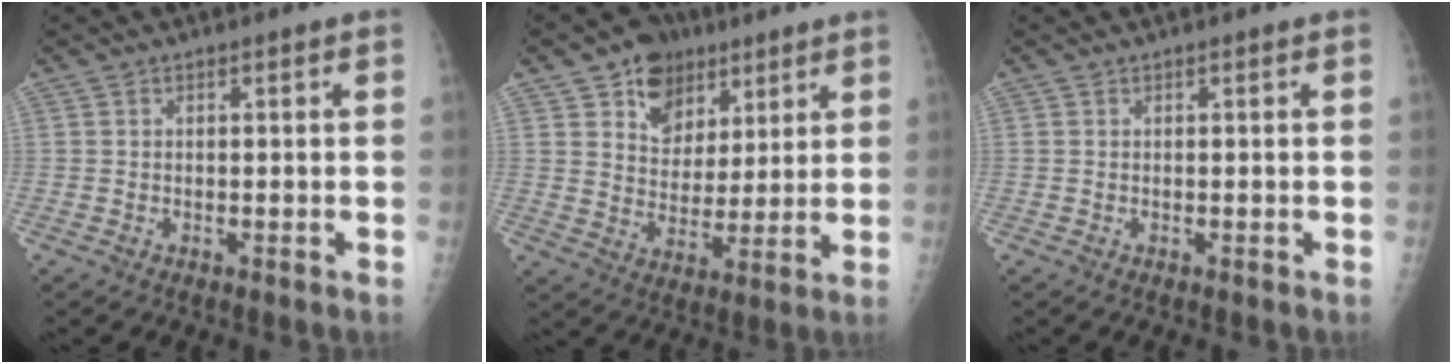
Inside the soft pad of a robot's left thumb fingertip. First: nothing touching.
{"total": 11.1, "force": [6.2, 8.3, 4.0], "torque": [-0.031, -0.026, 0.105]}
{"total": 0.0}